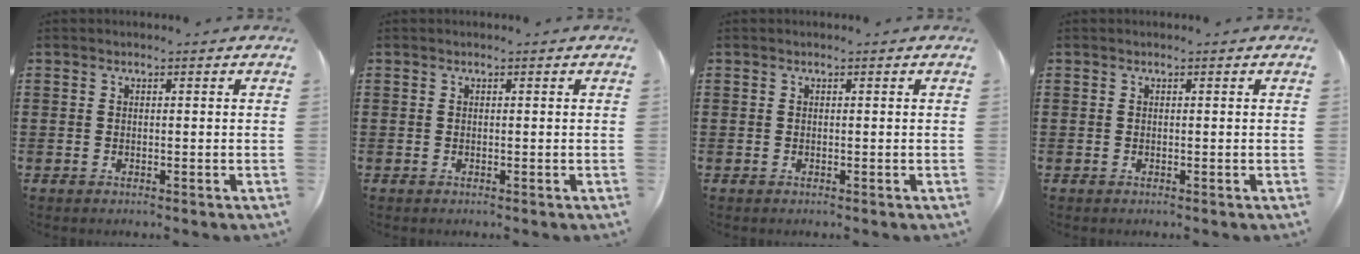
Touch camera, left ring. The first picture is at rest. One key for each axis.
{"total": 0.0}
{"total": 0.0}
{"total": 0.0}